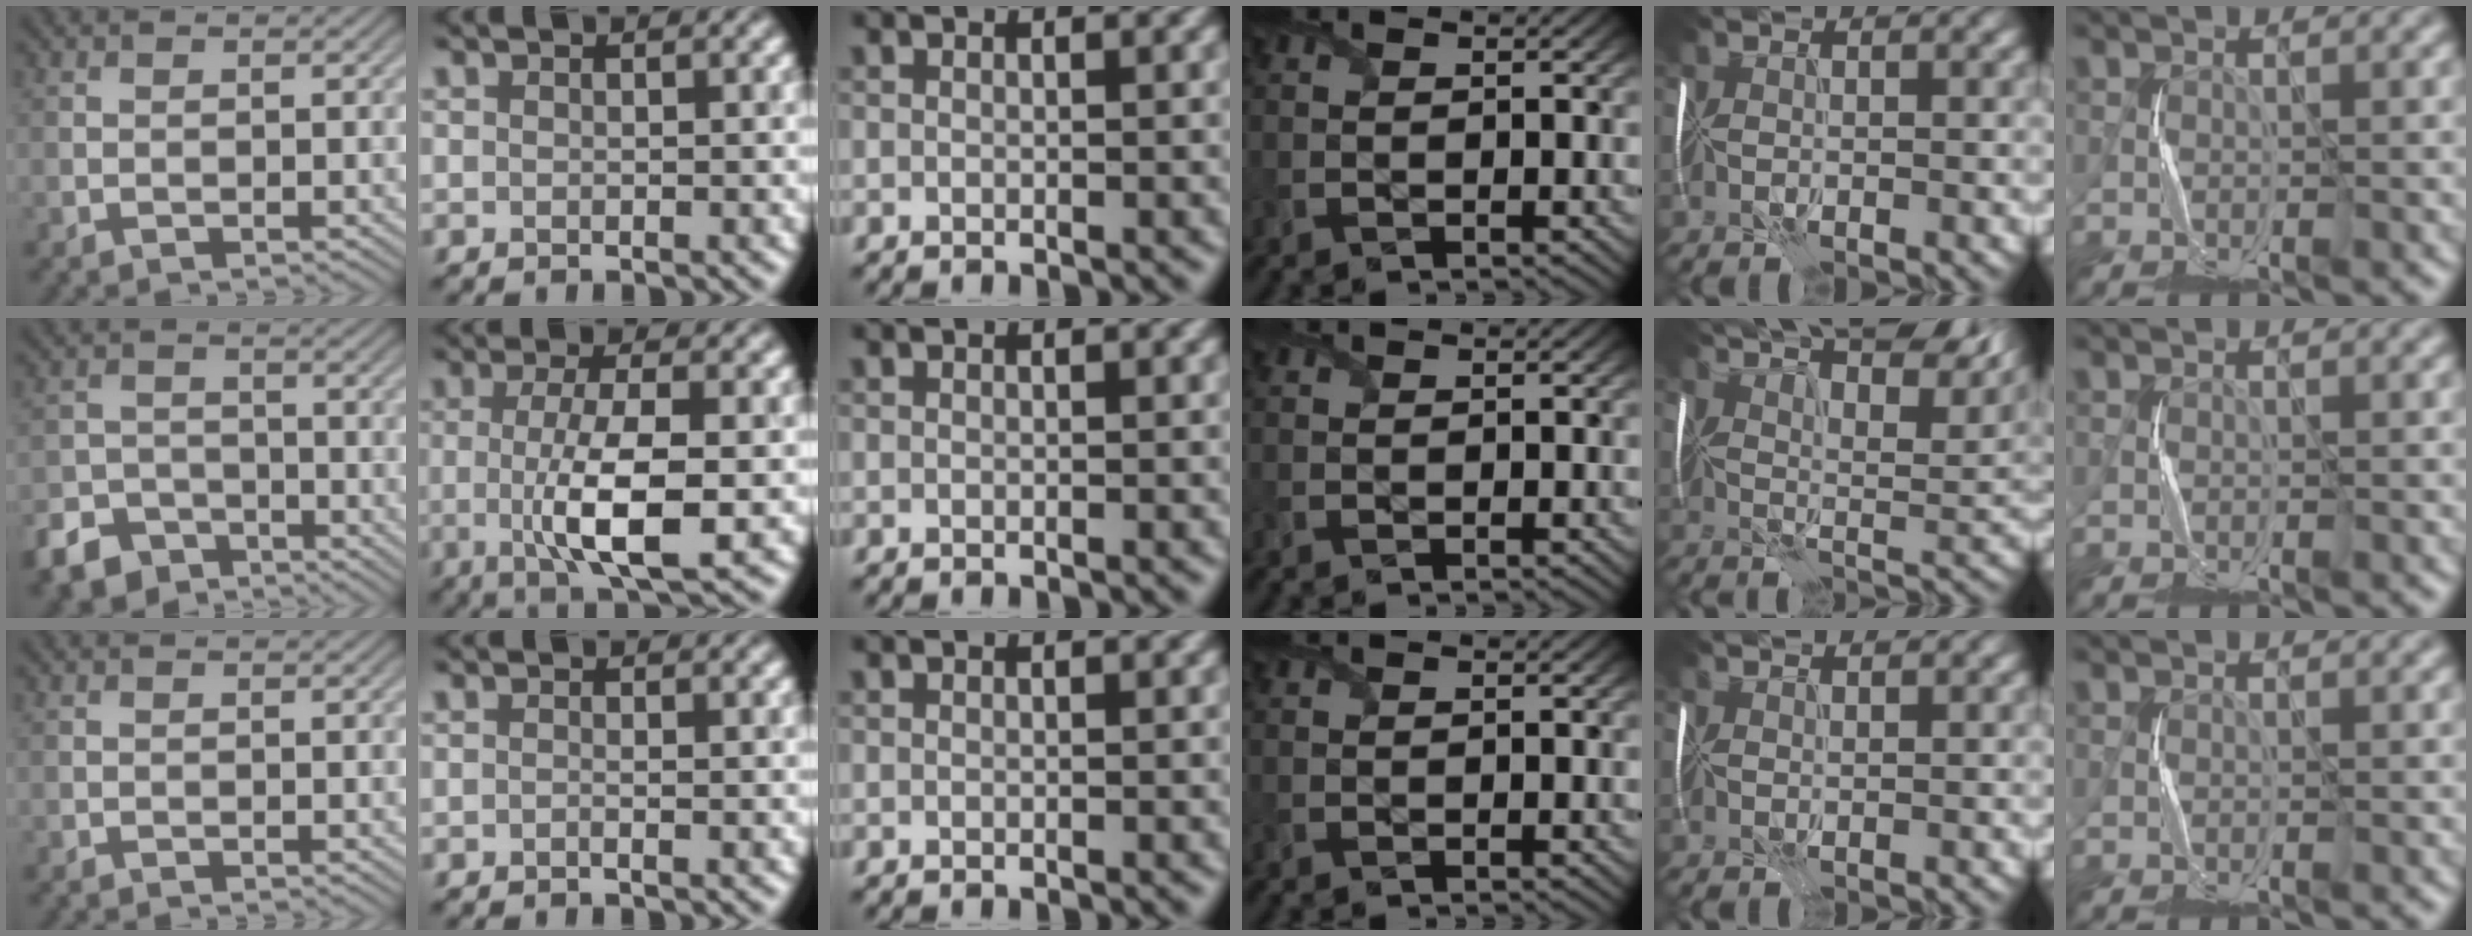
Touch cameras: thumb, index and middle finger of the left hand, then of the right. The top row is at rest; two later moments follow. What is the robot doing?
{"motion": "fold", "object": "plastic wrap"}